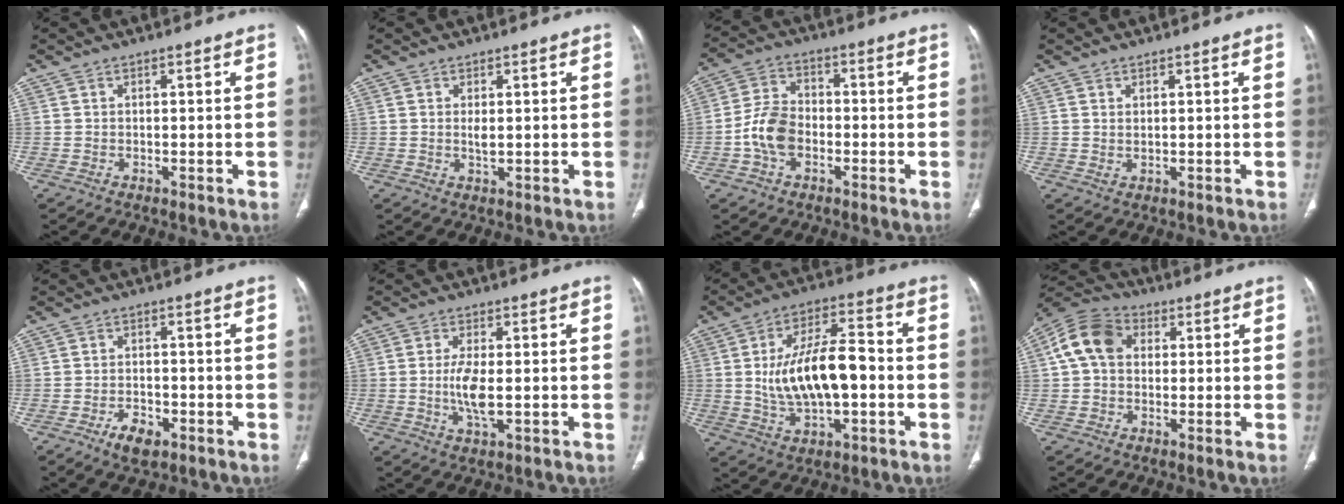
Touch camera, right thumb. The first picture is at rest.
{"total": 1.6, "force": [0.2, 0.6, 1.4], "torque": [-0.030, -0.004, 0.009]}
{"total": 8.0, "force": [-2.3, 5.5, 5.3], "torque": [-0.094, 0.024, -0.051]}
{"total": 1.0, "force": [0.4, 0.5, 0.8], "torque": [-0.019, 0.000, 0.015]}
{"total": 4.5, "force": [-2.4, 2.4, 2.9], "torque": [-0.044, 0.010, -0.037]}
{"total": 5.9, "force": [-0.4, 2.1, 5.5], "torque": [-0.120, -0.010, -0.007]}
{"total": 15.9, "force": [-0.7, 7.4, 14.1], "torque": [-0.239, 0.022, -0.009]}
{"total": 10.0, "force": [2.0, 7.5, 6.3], "torque": [-0.115, 0.024, 0.027]}